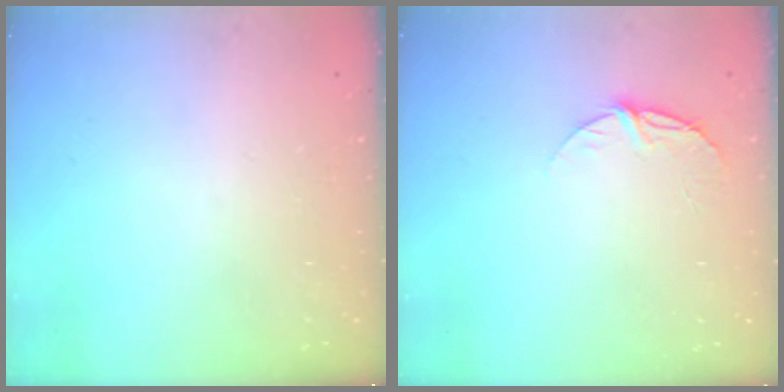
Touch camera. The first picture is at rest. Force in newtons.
{"total": 6.6, "press": 6.5, "slide": 0.7}